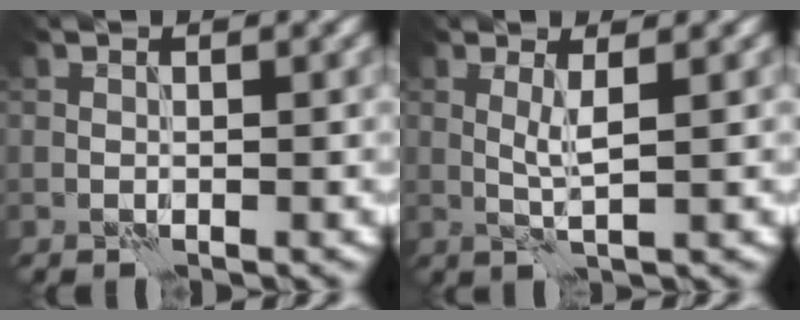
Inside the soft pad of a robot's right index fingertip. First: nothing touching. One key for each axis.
{"total": 1.8, "fx": 0.5, "fy": 0.0, "fz": 1.7, "tx": -0.039, "ty": -0.002, "tz": 0.009}